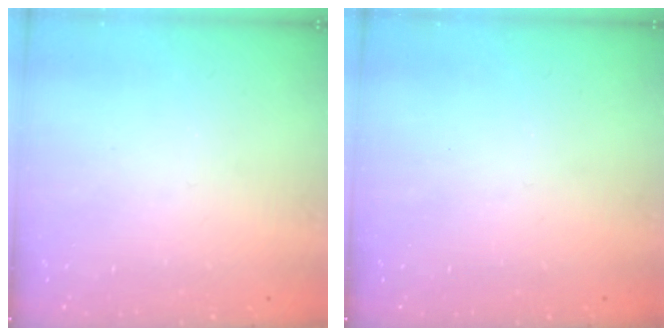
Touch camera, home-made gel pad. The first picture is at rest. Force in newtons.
{"total": 0.0}